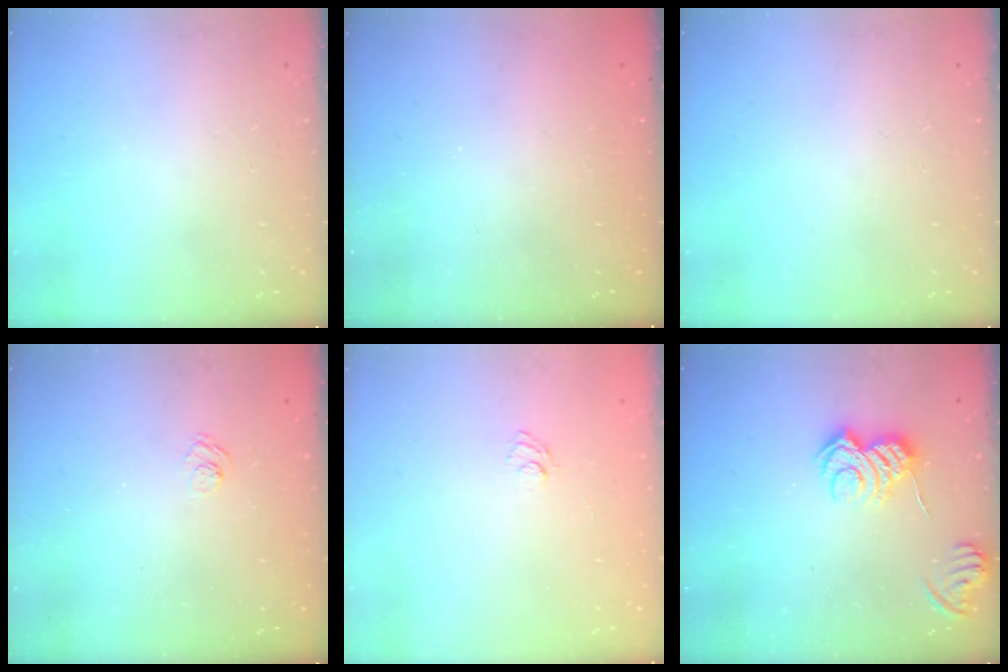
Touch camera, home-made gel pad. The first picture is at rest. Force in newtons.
{"total": 2.3, "press": 2.2, "slide": 0.8}
{"total": 0.0}
{"total": 2.4, "press": 2.0, "slide": 1.3}
{"total": 3.7, "press": 3.5, "slide": 1.3}
{"total": 7.8, "press": 7.7, "slide": 0.9}